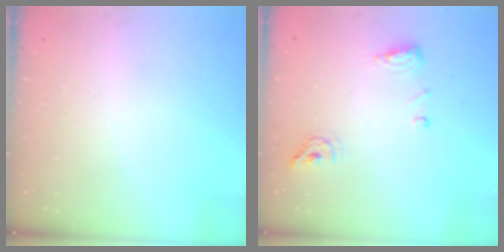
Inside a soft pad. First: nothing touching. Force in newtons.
{"total": 8.2, "press": 8.1, "slide": 1.5}